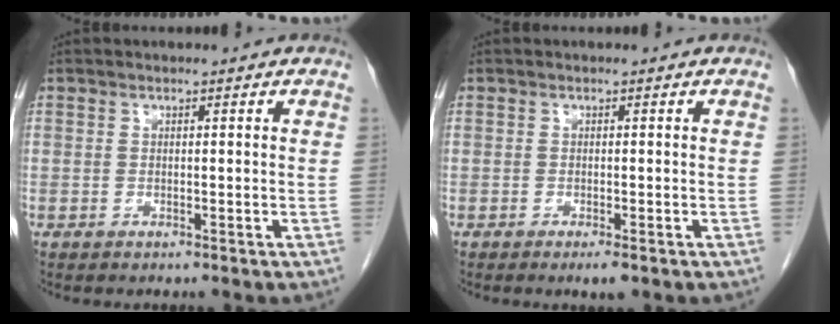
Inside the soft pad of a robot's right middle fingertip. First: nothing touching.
{"total": 1.7, "force": [-1.1, 0.3, 1.3], "torque": [-0.018, -0.004, -0.015]}